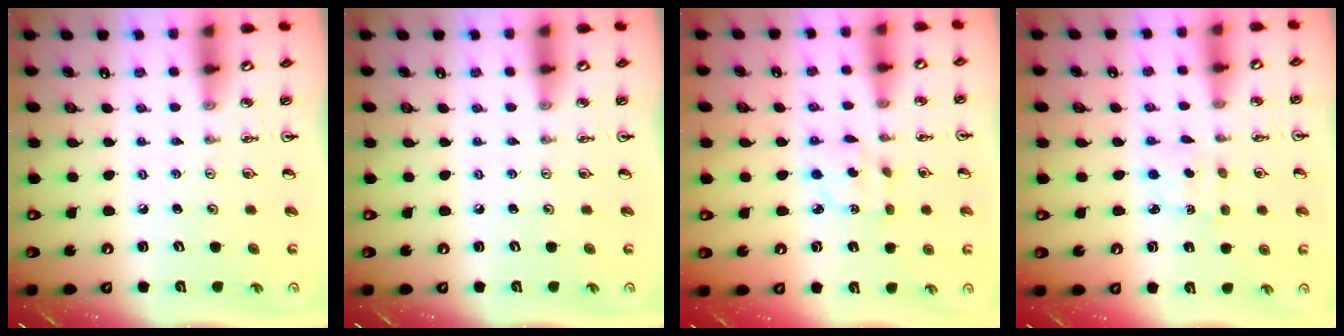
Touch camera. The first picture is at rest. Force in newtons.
{"total": 0.0}
{"total": 2.7, "press": 2.7, "slide": 0.2}
{"total": 2.2, "press": 2.1, "slide": 0.7}